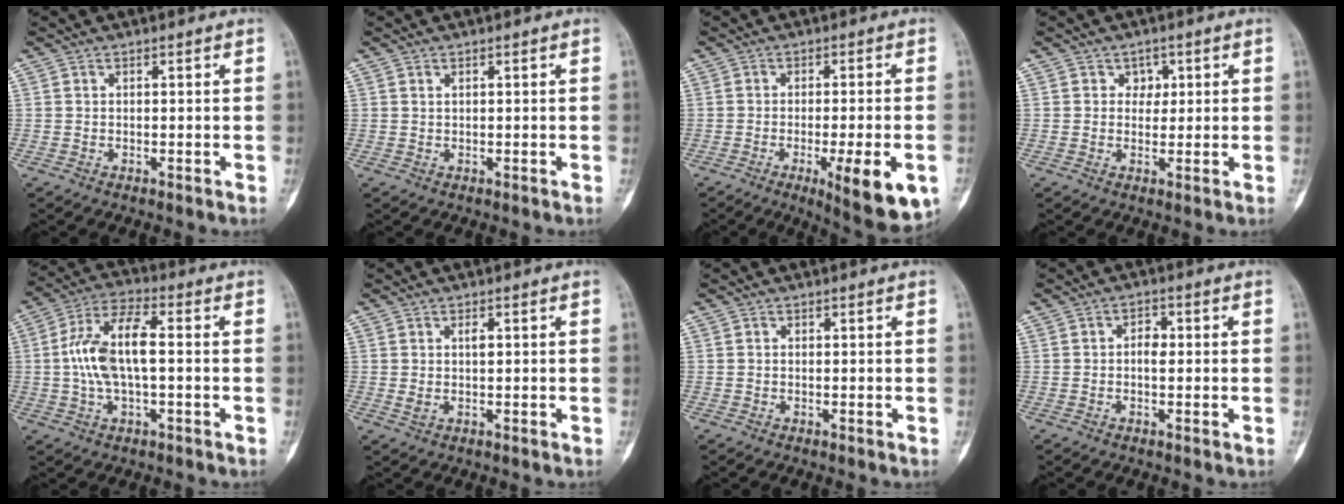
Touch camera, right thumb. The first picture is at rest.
{"total": 0.5, "force": [0.3, 0.3, 0.3], "torque": [-0.006, 0.002, 0.007]}
{"total": 12.4, "force": [-4.6, 2.9, 11.2], "torque": [-0.143, -0.007, -0.056]}
{"total": 2.6, "force": [0.9, 2.3, 0.9], "torque": [0.012, -0.002, 0.008]}
{"total": 12.2, "force": [0.0, 5.0, 11.1], "torque": [-0.228, 0.031, -0.003]}
{"total": 2.5, "force": [0.5, 1.2, 2.1], "torque": [-0.034, 0.001, 0.011]}
{"total": 0.0}
{"total": 2.8, "force": [0.0, 1.6, 2.2], "torque": [-0.028, 0.006, -0.006]}